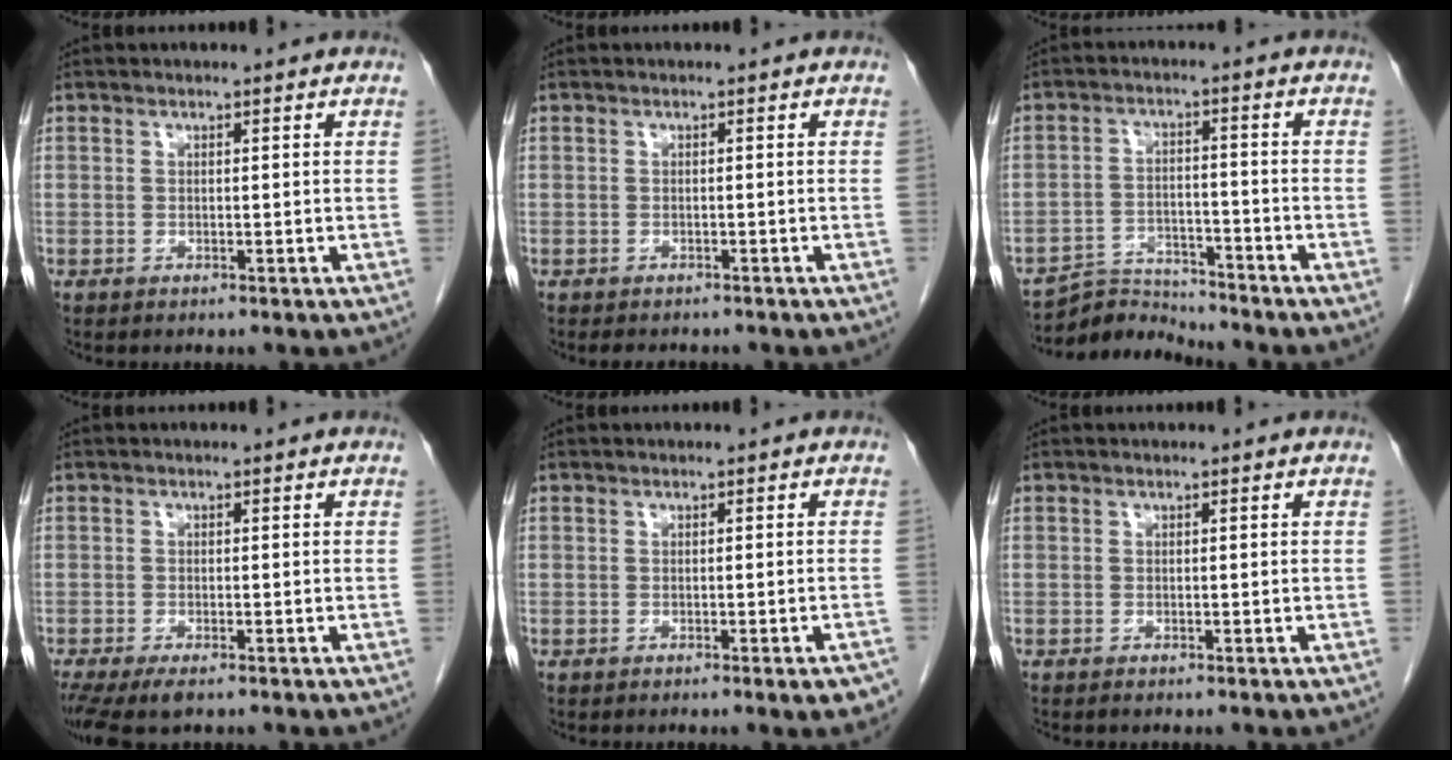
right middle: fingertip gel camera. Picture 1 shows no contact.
{"total": 3.5, "force": [-3.0, 1.4, 1.1], "torque": [-0.015, -0.003, -0.035]}
{"total": 5.9, "force": [-5.8, 0.1, -1.3], "torque": [0.018, 0.004, -0.101]}
{"total": 5.4, "force": [-3.9, 1.4, 3.4], "torque": [-0.059, -0.015, -0.065]}
{"total": 2.5, "force": [-1.6, 0.3, 1.9], "torque": [-0.011, -0.004, -0.018]}
{"total": 0.0}